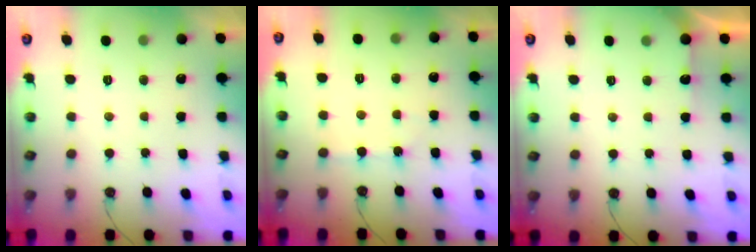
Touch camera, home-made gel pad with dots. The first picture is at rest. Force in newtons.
{"total": 3.8, "press": 3.7, "slide": 0.5}
{"total": 4.1, "press": 4.0, "slide": 0.6}